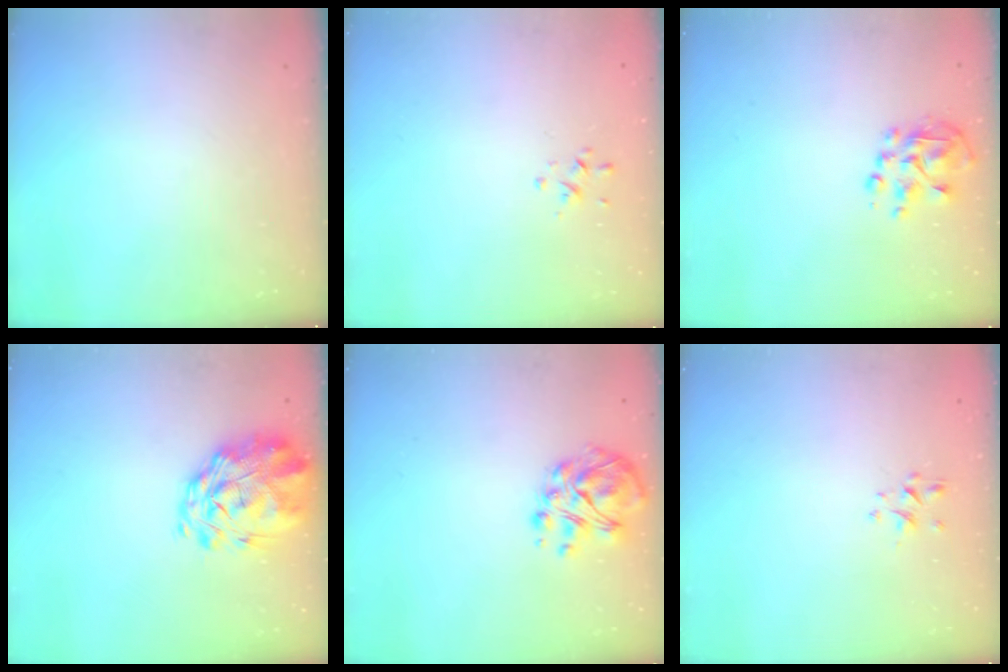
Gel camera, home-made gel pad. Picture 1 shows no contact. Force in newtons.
{"total": 0.6, "press": 0.3, "slide": 0.5}
{"total": 5.9, "press": 5.8, "slide": 1.2}
{"total": 3.2, "press": 2.6, "slide": 1.9}
{"total": 8.6, "press": 8.4, "slide": 1.4}
{"total": 1.3, "press": 1.1, "slide": 0.6}